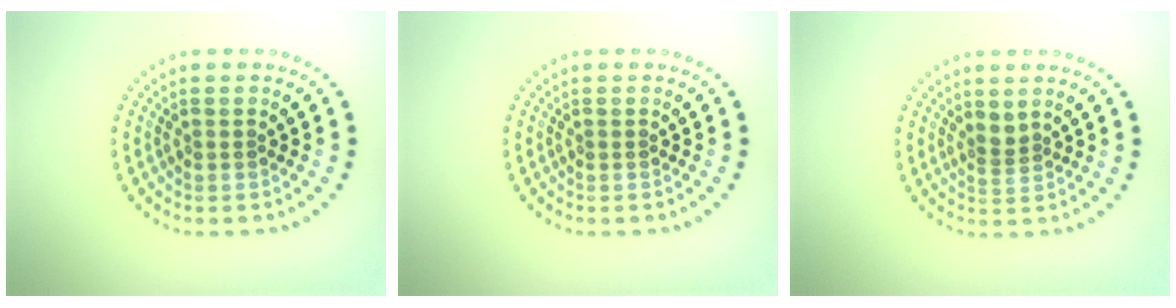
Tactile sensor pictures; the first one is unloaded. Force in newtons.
{"total": 0.0}
{"total": 1.1, "press": 0.6, "slide": 0.9}